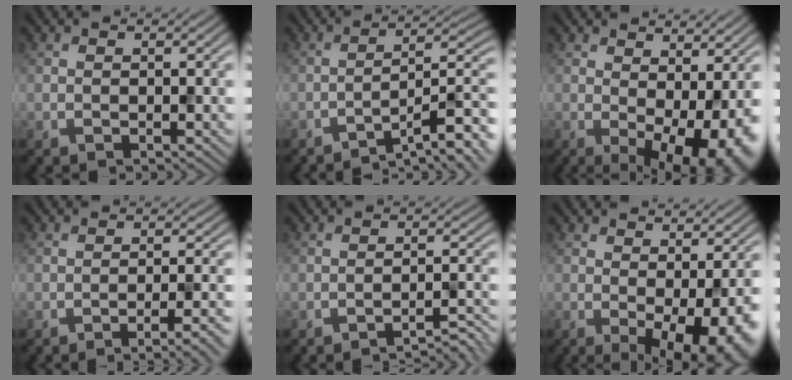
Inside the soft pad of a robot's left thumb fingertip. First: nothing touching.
{"total": 10.4, "force": [-7.0, 2.1, 7.4], "torque": [-0.102, 0.009, -0.106]}
{"total": 9.9, "force": [-0.5, 4.3, 8.9], "torque": [-0.116, -0.012, 0.007]}
{"total": 5.4, "force": [-3.1, 0.9, 4.3], "torque": [-0.058, 0.009, -0.052]}
{"total": 4.0, "force": [-3.3, 0.3, 2.1], "torque": [-0.029, 0.016, -0.056]}
{"total": 8.4, "force": [-1.6, 2.7, 7.8], "torque": [-0.109, -0.014, -0.007]}